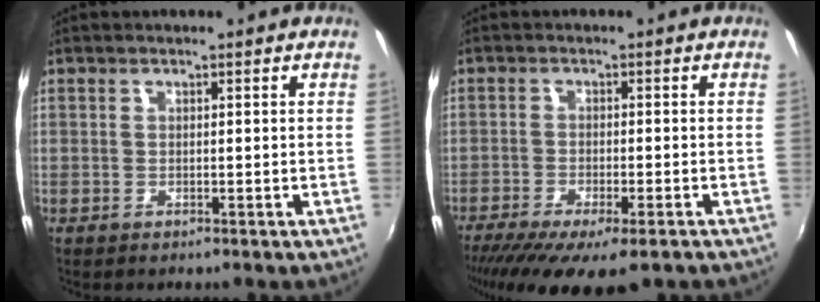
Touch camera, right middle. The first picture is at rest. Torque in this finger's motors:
{"motor_torque": [1.14, -1.00, 0.67, 0.21]}